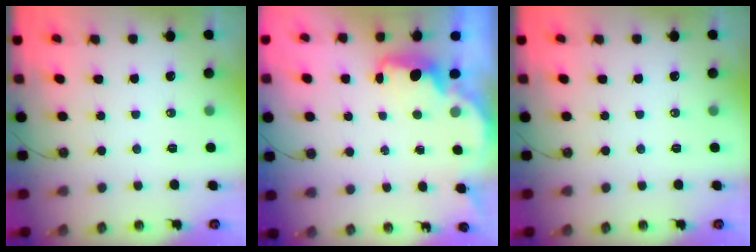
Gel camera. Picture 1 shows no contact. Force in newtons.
{"total": 1.8, "press": 1.6, "slide": 0.7}
{"total": 0.0}